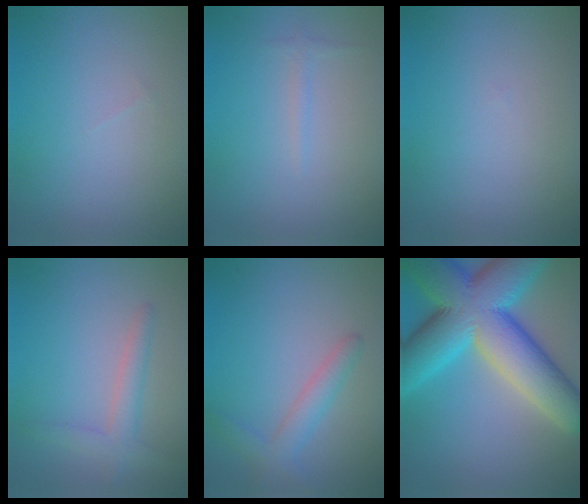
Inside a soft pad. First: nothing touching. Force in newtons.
{"total": 0.7, "press": 0.7, "slide": 0.1}
{"total": 0.0}
{"total": 2.3, "press": 2.3, "slide": 0.1}
{"total": 2.3, "press": 2.3, "slide": 0.1}
{"total": 15.2, "press": 15.2, "slide": 0.3}